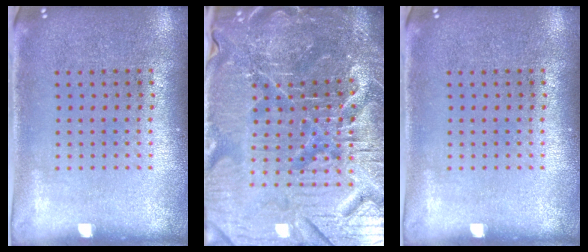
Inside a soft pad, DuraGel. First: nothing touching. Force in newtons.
{"total": 6.9, "press": 6.2, "slide": 3.0}
{"total": 0.0}